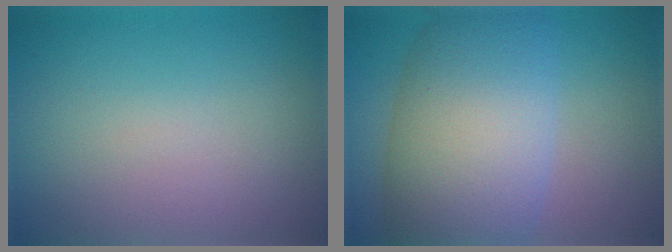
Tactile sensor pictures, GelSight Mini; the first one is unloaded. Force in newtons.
{"total": 11.4, "press": 11.4, "slide": 0.5}